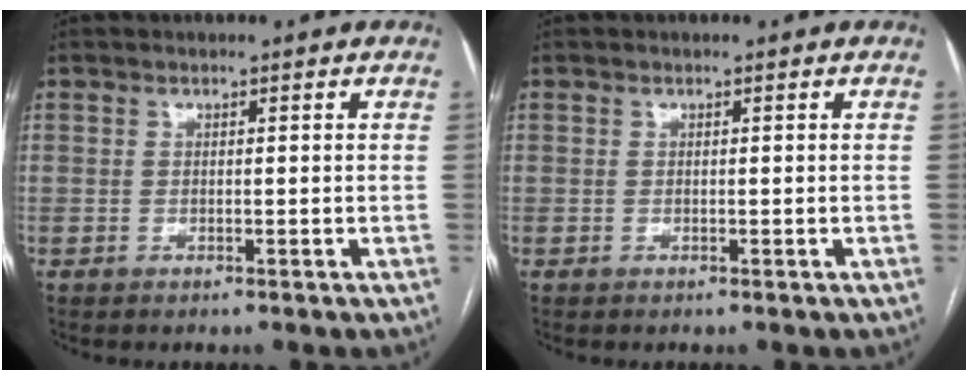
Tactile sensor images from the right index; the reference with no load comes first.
{"total": 0.0}